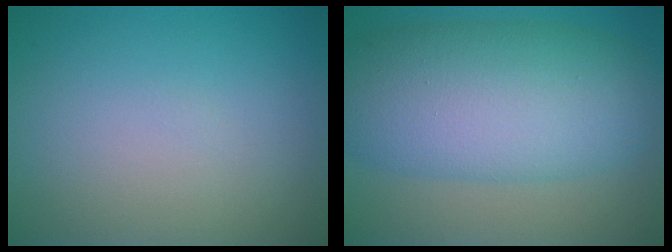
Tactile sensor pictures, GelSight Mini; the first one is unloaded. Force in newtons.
{"total": 11.1, "press": 11.1, "slide": 0.1}